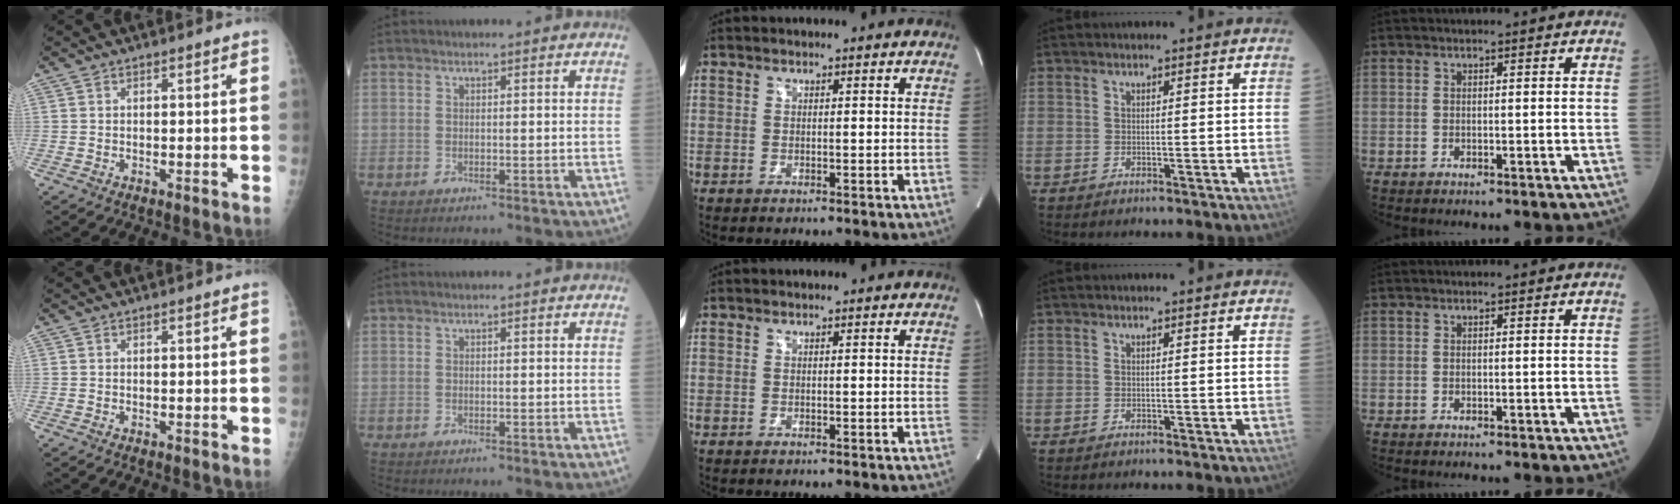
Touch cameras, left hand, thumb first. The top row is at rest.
{}